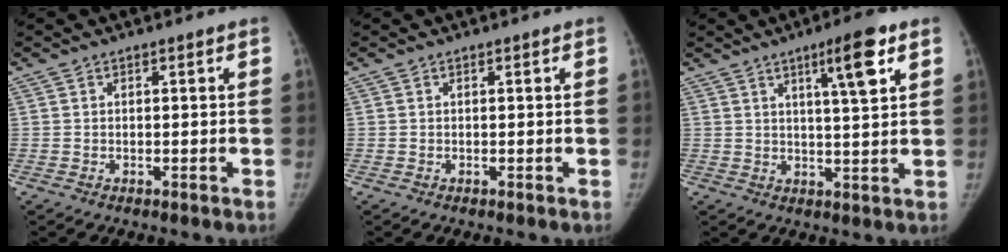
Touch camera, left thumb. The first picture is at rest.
{"total": 0.0}
{"total": 8.2, "force": [4.1, 1.0, 7.1], "torque": [-0.106, -0.018, 0.063]}